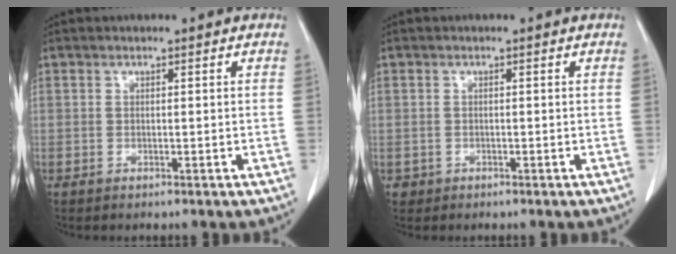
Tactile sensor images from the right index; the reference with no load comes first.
{"total": 1.0, "force": [-0.4, 0.9, -0.1], "torque": [-0.001, 0.007, -0.007]}